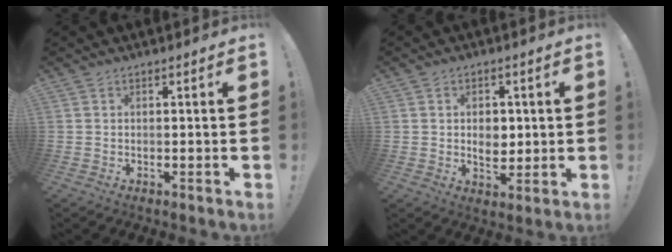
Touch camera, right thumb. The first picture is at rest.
{"total": 5.9, "force": [0.5, 4.8, 3.4], "torque": [-0.035, 0.000, 0.007]}